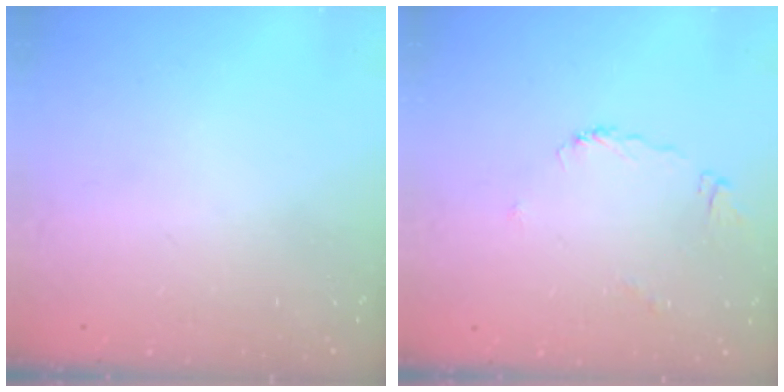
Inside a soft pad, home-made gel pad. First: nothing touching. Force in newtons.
{"total": 4.6, "press": 4.6, "slide": 0.4}